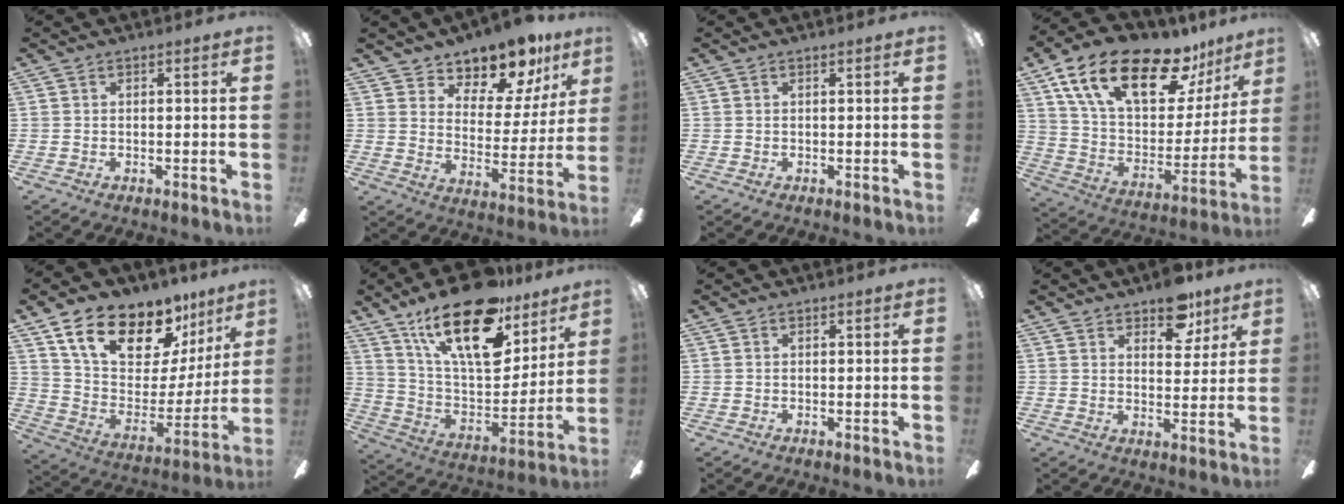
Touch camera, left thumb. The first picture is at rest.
{"total": 11.4, "force": [10.0, 4.6, 2.9], "torque": [-0.049, -0.086, 0.179]}
{"total": 0.0}
{"total": 24.1, "force": [15.1, 10.6, 15.5], "torque": [-0.273, -0.079, 0.258]}
{"total": 19.2, "force": [13.4, 9.5, 9.9], "torque": [-0.167, -0.084, 0.236]}
{"total": 25.6, "force": [16.0, 10.7, 16.9], "torque": [-0.287, -0.092, 0.274]}
{"total": 0.0}
{"total": 8.5, "force": [6.2, 4.5, 3.8], "torque": [-0.035, -0.026, 0.106]}